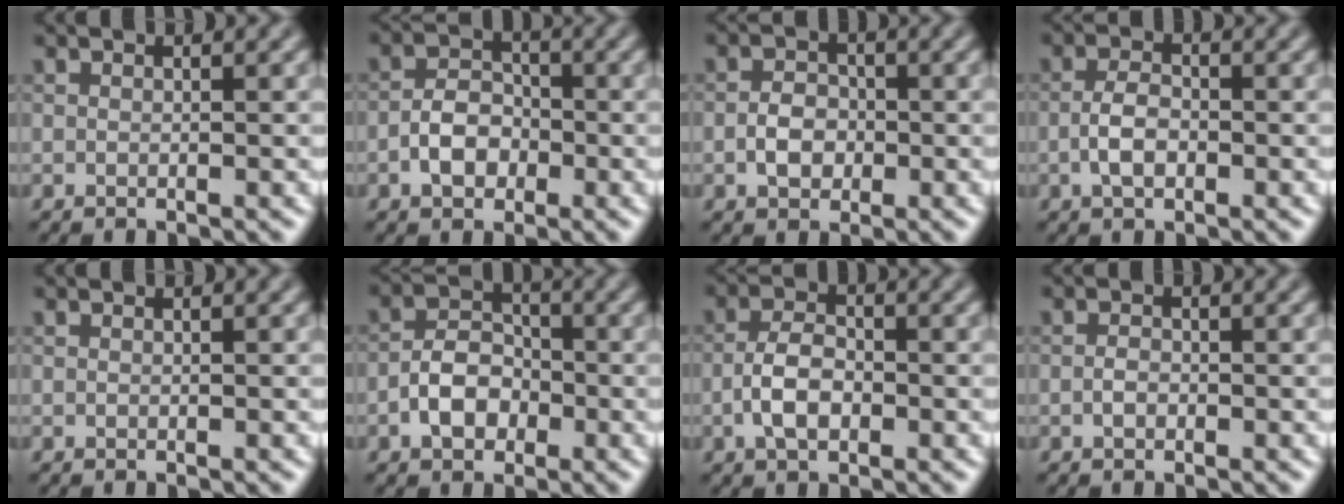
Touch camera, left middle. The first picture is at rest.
{"total": 3.2, "force": [-1.3, 2.2, 1.9], "torque": [-0.029, 0.008, -0.027]}
{"total": 2.5, "force": [-0.7, 1.9, 1.6], "torque": [-0.027, 0.003, -0.018]}
{"total": 2.6, "force": [-0.8, 1.4, 2.0], "torque": [-0.041, 0.003, -0.020]}
{"total": 0.0}
{"total": 3.6, "force": [-1.5, 2.4, 2.2], "torque": [-0.033, 0.009, -0.030]}
{"total": 3.5, "force": [-1.1, 1.9, 2.7], "torque": [-0.050, 0.005, -0.026]}
{"total": 1.0, "force": [-0.4, 0.6, 0.7], "torque": [-0.014, 0.001, -0.010]}